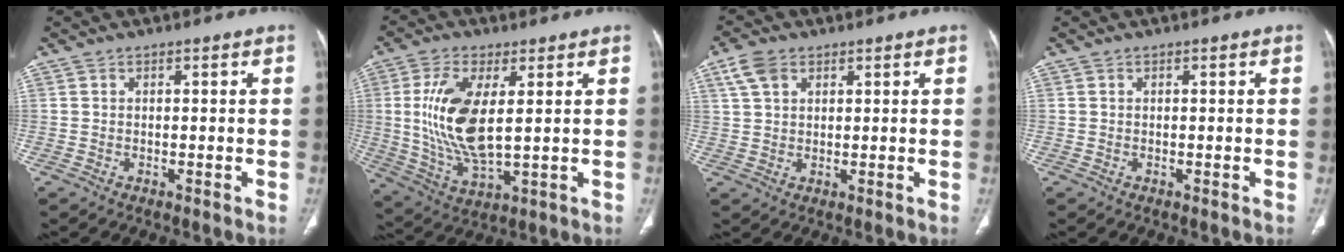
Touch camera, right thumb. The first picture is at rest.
{"total": 14.2, "force": [2.1, 6.0, 12.7], "torque": [-0.268, -0.020, 0.051]}
{"total": 4.9, "force": [2.5, 3.1, 2.9], "torque": [-0.054, 0.003, 0.052]}
{"total": 0.0}